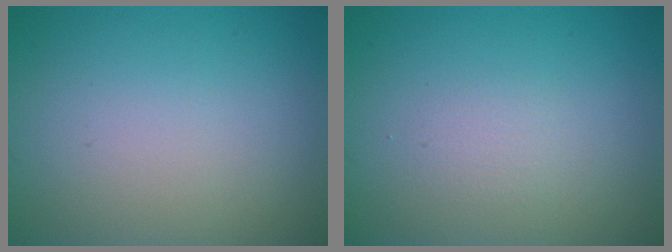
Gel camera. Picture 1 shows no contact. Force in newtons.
{"total": 1.0, "press": 1.0, "slide": 0.1}